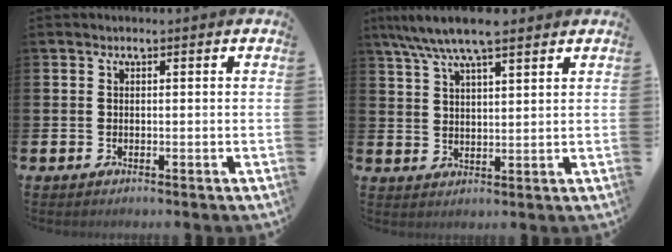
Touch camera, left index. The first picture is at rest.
{"total": 7.6, "force": [6.6, 1.4, 3.6], "torque": [-0.079, -0.017, 0.118]}